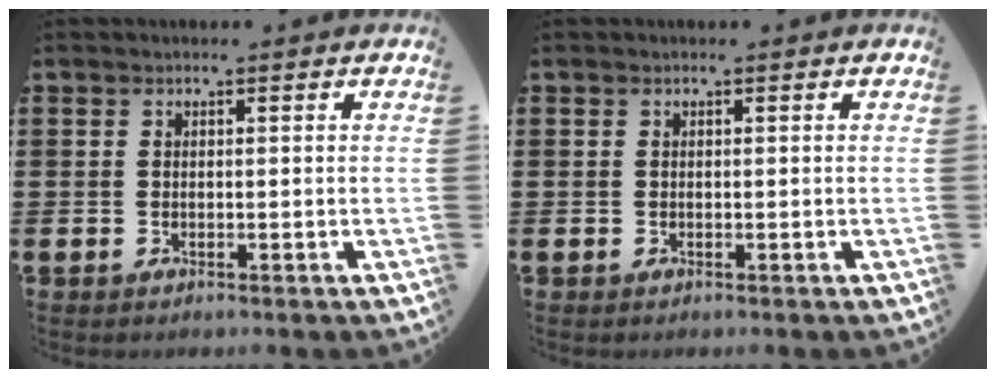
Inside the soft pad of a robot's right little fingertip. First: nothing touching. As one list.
[{"total": 0.0}]